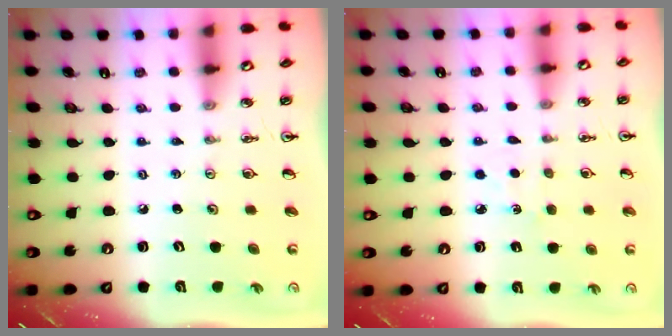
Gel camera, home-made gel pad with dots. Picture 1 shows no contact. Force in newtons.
{"total": 3.8, "press": 3.8, "slide": 0.4}